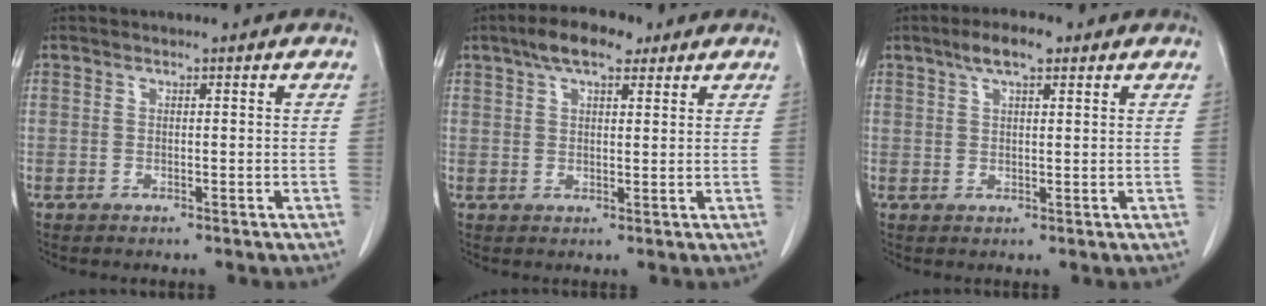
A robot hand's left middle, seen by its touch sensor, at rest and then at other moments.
{"total": 6.4, "force": [4.2, 2.3, 4.3], "torque": [-0.082, 0.021, 0.071]}
{"total": 4.7, "force": [2.9, 1.2, 3.4], "torque": [-0.068, 0.011, 0.051]}